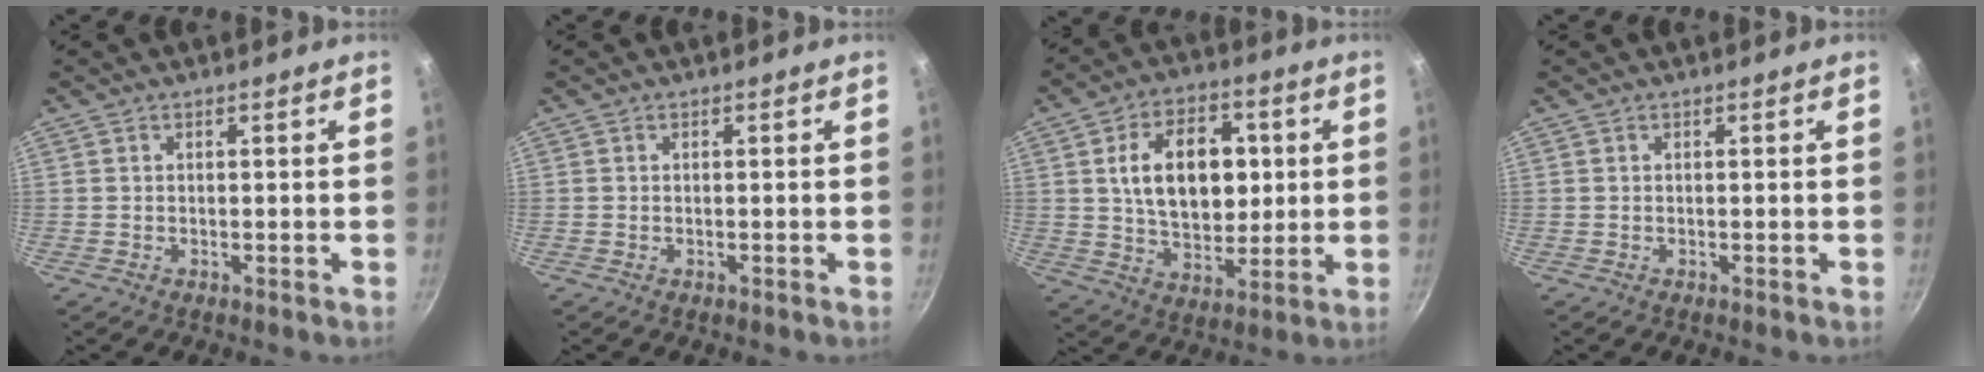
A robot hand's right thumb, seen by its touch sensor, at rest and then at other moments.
{"total": 0.0}
{"total": 16.4, "force": [2.9, 10.9, 11.9], "torque": [-0.151, -0.001, 0.047]}
{"total": 0.0}